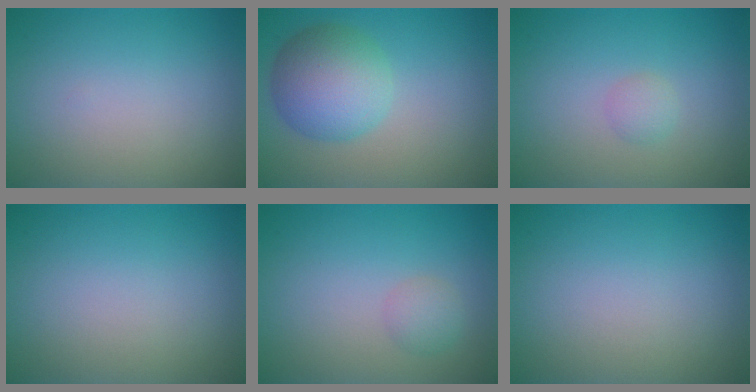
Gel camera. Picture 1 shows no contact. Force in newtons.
{"total": 6.2, "press": 6.2, "slide": 0.1}
{"total": 1.1, "press": 1.1, "slide": 0.0}
{"total": 0.0}
{"total": 1.4, "press": 1.4, "slide": 0.1}
{"total": 0.0}